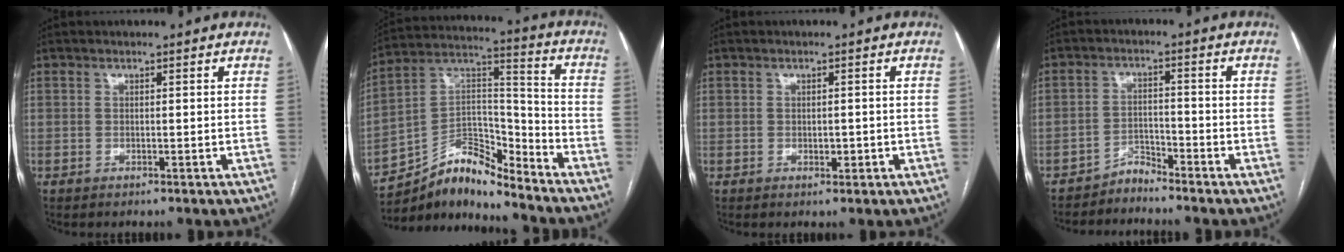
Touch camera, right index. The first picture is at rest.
{"total": 12.4, "force": [-11.7, 2.5, 3.3], "torque": [-0.051, 0.054, -0.215]}
{"total": 1.4, "force": [-0.4, 0.7, 1.2], "torque": [-0.020, -0.001, -0.002]}
{"total": 2.7, "force": [-2.7, 0.4, -0.3], "torque": [0.018, -0.006, -0.048]}